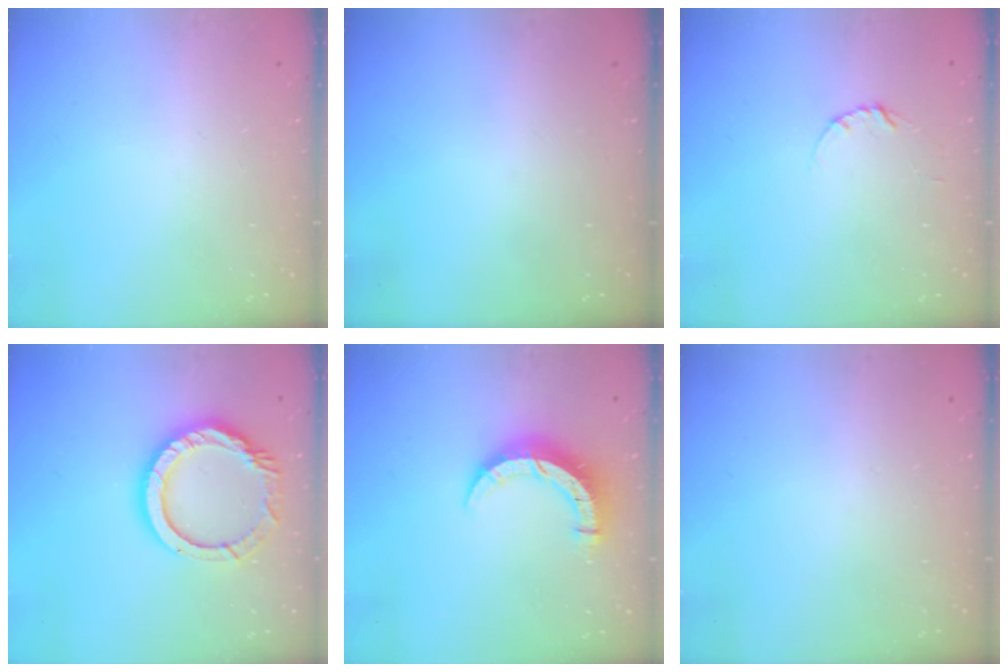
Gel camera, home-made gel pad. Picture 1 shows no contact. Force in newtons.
{"total": 0.0}
{"total": 3.4, "press": 3.4, "slide": 0.3}
{"total": 14.2, "press": 14.1, "slide": 1.3}
{"total": 8.8, "press": 8.7, "slide": 0.9}
{"total": 2.5, "press": 2.5, "slide": 0.2}